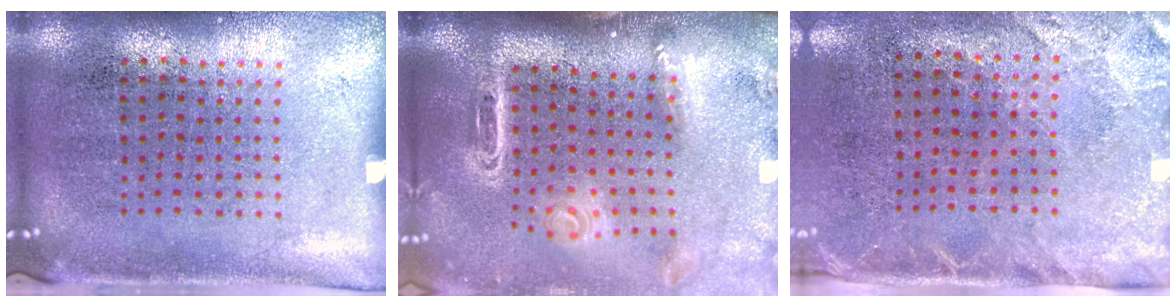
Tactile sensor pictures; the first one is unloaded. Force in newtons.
{"total": 2.9, "press": 2.1, "slide": 2.0}
{"total": 2.6, "press": 2.0, "slide": 1.6}